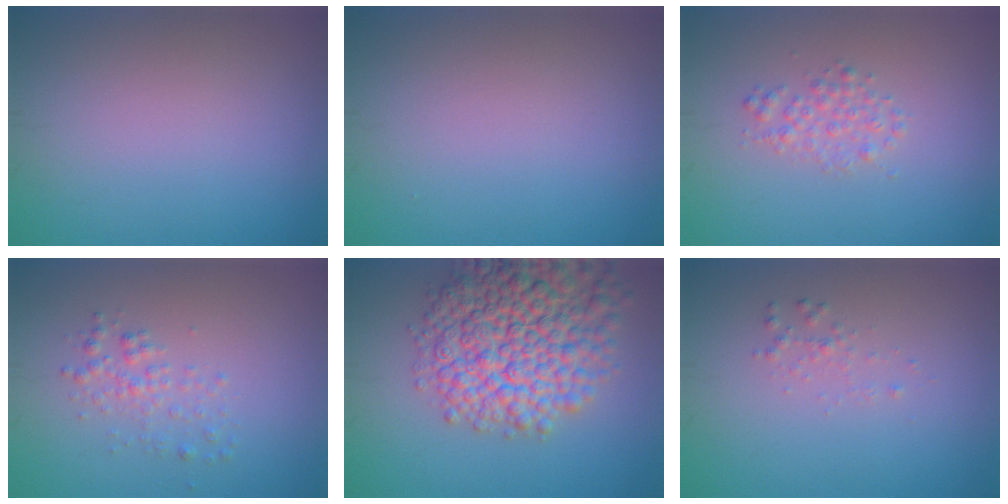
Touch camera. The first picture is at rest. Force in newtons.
{"total": 0.0}
{"total": 1.7, "press": 1.7, "slide": 0.0}
{"total": 1.8, "press": 1.8, "slide": 0.0}
{"total": 10.8, "press": 10.8, "slide": 0.4}
{"total": 0.9, "press": 0.9, "slide": 0.0}